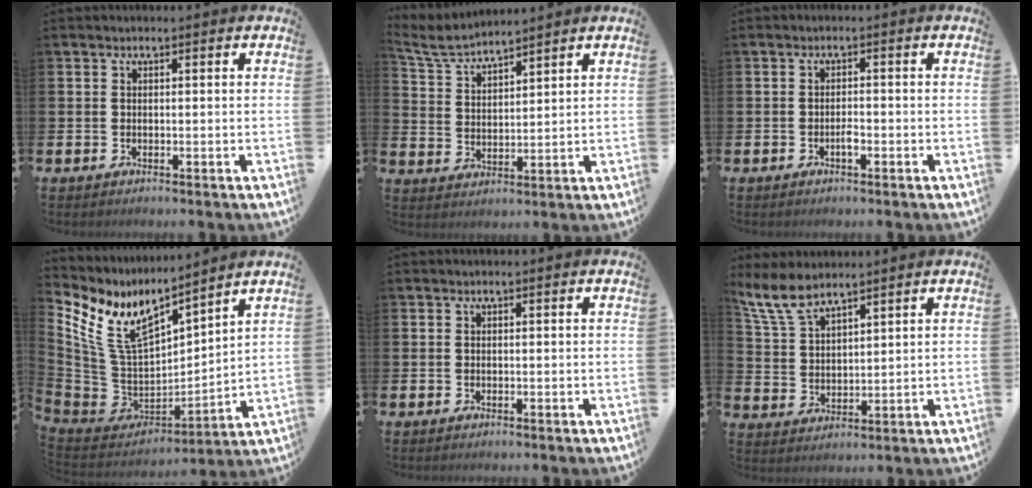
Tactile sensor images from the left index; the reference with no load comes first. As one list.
[{"total": 4.9, "force": [4.8, 0.3, 0.8], "torque": [-0.036, -0.025, 0.085]}, {"total": 1.4, "force": [-0.7, 0.5, 1.0], "torque": [-0.016, -0.002, -0.015]}, {"total": 10.3, "force": [7.7, 4.3, 5.3], "torque": [-0.150, -0.054, 0.139]}, {"total": 0.0}, {"total": 6.7, "force": [5.9, 1.7, 2.5], "torque": [-0.072, -0.017, 0.111]}]